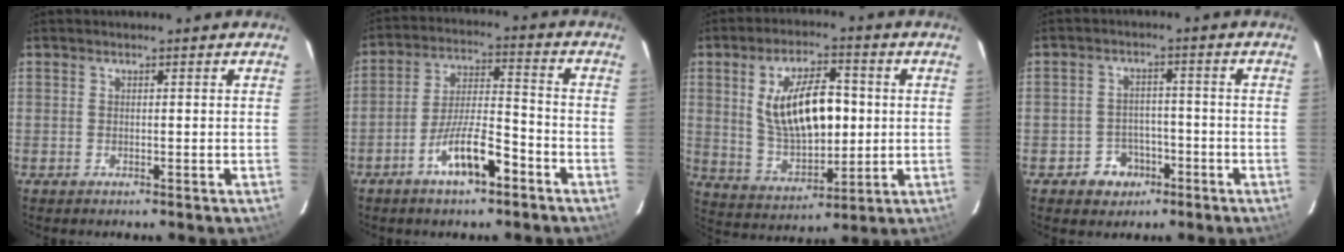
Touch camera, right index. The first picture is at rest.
{"total": 10.0, "force": [-5.9, 2.4, 7.8], "torque": [-0.149, 0.006, -0.101]}
{"total": 14.8, "force": [2.0, 6.8, 13.0], "torque": [-0.239, 0.004, 0.051]}
{"total": 5.7, "force": [-3.1, 4.7, 1.0], "torque": [-0.034, 0.019, -0.035]}